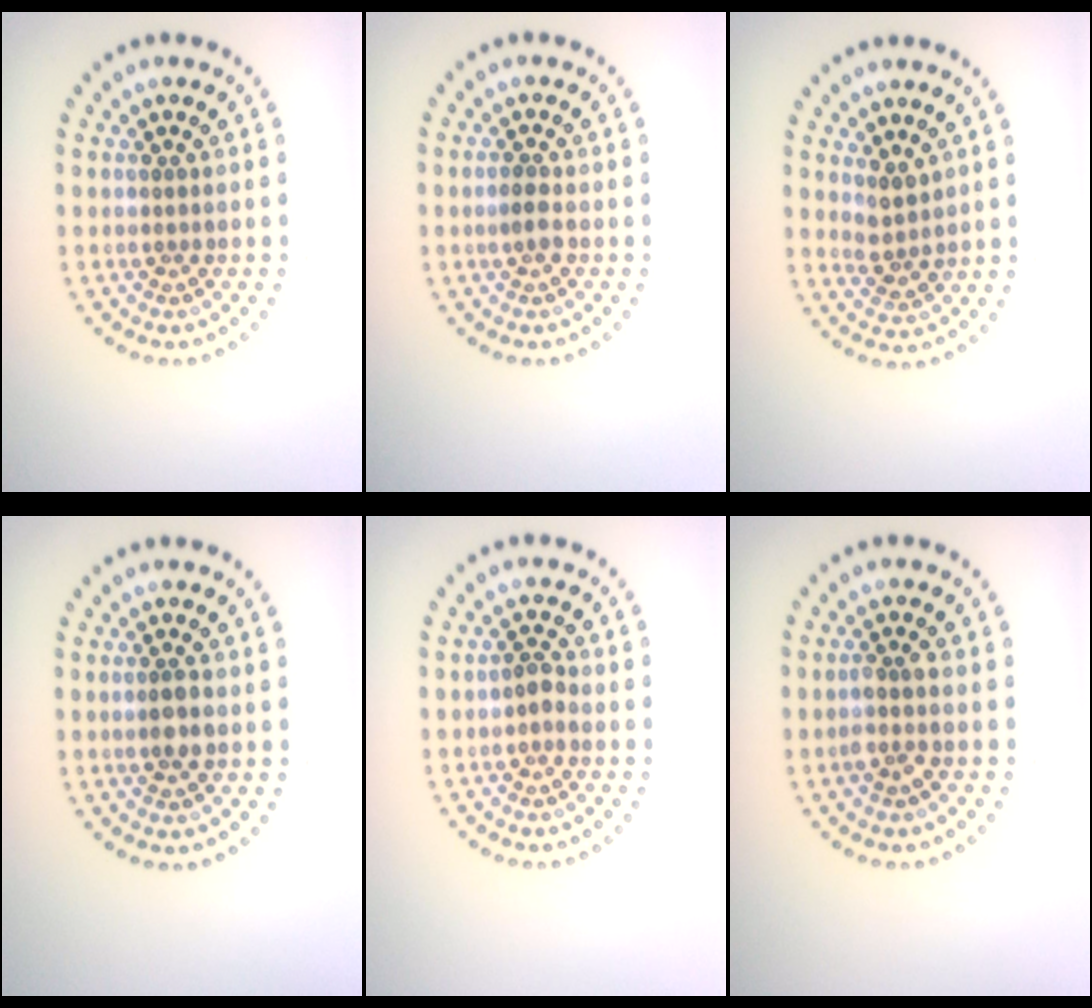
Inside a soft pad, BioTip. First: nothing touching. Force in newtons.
{"total": 1.1, "press": 1.1, "slide": 0.2}
{"total": 1.9, "press": 1.6, "slide": 1.0}
{"total": 1.9, "press": 1.7, "slide": 0.8}
{"total": 1.2, "press": 1.0, "slide": 0.6}
{"total": 1.7, "press": 1.4, "slide": 0.9}